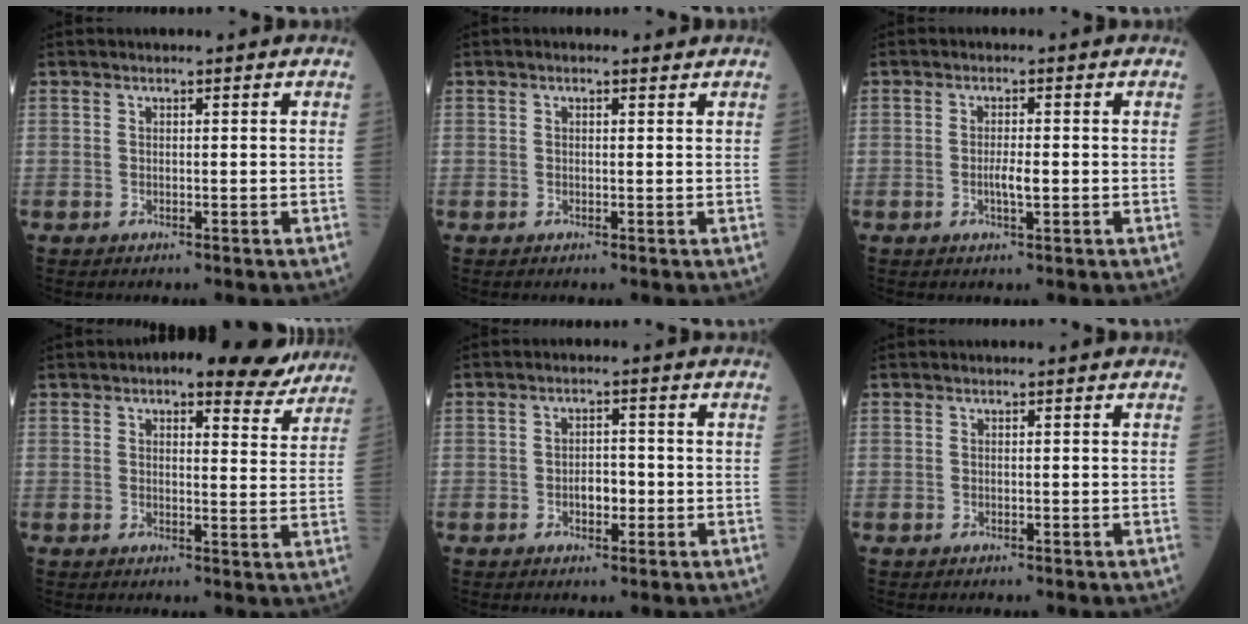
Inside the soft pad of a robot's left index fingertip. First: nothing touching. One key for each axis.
{"total": 0.9, "fx": 0.5, "fy": 0.4, "fz": 0.6, "tx": -0.015, "ty": 0.004, "tz": 0.005}
{"total": 2.5, "fx": -0.5, "fy": 0.4, "fz": 2.4, "tx": -0.047, "ty": 0.000, "tz": -0.008}
{"total": 9.7, "fx": 7.8, "fy": 3.3, "fz": 4.7, "tx": -0.047, "ty": 0.006, "tz": 0.086}
{"total": 3.1, "fx": -0.9, "fy": 1.6, "fz": 2.5, "tx": -0.039, "ty": 0.005, "tz": -0.013}
{"total": 0.0}